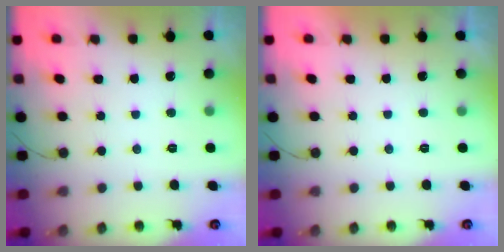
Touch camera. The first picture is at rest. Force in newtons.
{"total": 2.3, "press": 2.2, "slide": 0.4}